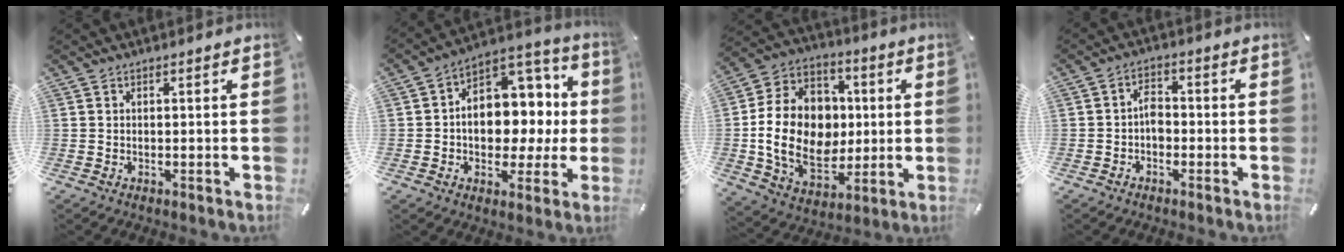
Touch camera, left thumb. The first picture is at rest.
{"total": 12.3, "force": [-0.9, 9.9, 7.3], "torque": [-0.095, -0.008, -0.009]}
{"total": 20.1, "force": [-0.6, 16.0, 12.1], "torque": [-0.243, 0.005, -0.002]}
{"total": 3.7, "force": [-1.2, 2.5, 2.5], "torque": [-0.046, 0.012, -0.022]}